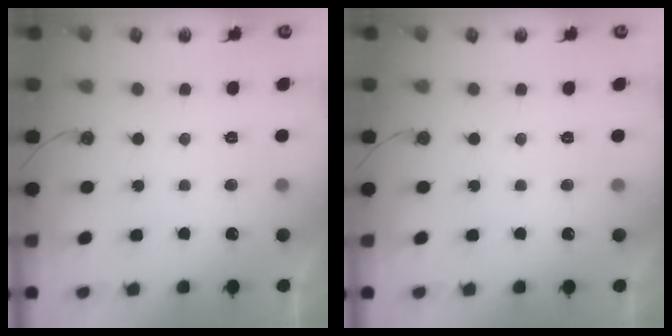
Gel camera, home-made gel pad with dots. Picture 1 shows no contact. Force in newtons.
{"total": 0.0}